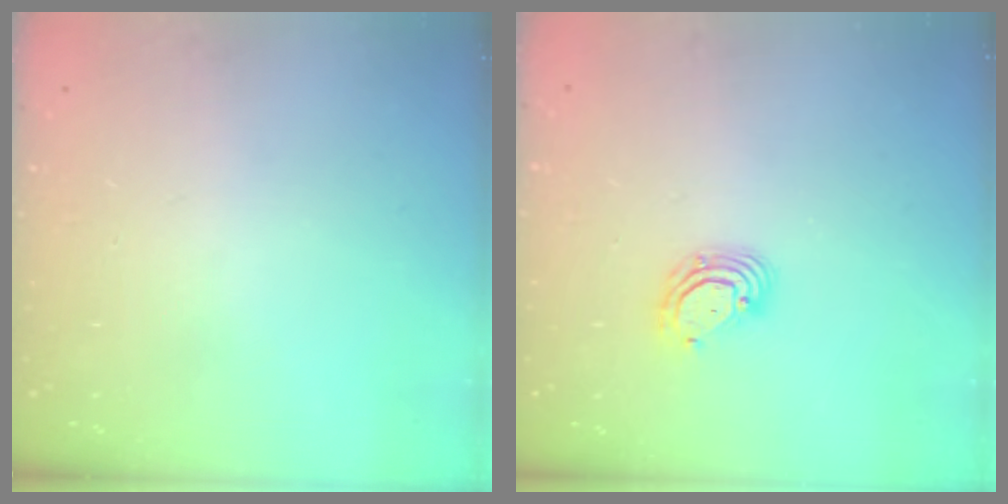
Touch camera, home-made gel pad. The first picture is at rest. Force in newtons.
{"total": 6.2, "press": 6.1, "slide": 0.9}